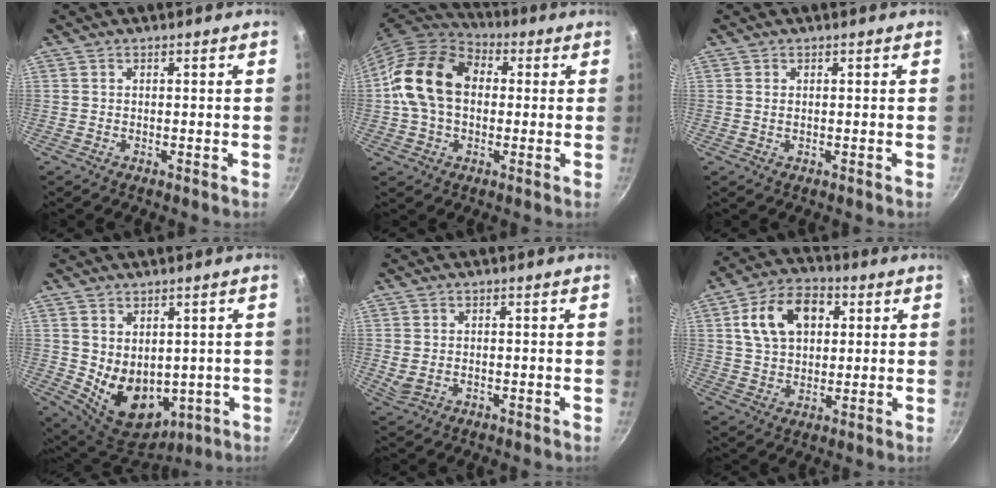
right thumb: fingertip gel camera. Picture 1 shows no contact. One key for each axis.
{"total": 15.9, "fx": 1.0, "fy": 11.6, "fz": 10.8, "tx": -0.170, "ty": 0.029, "tz": 0.001}
{"total": 0.7, "fx": 0.1, "fy": 0.4, "fz": 0.6, "tx": -0.012, "ty": 0.000, "tz": 0.002}
{"total": 11.6, "fx": 0.8, "fy": 8.5, "fz": 7.9, "tx": -0.098, "ty": -0.032, "tz": 0.043}
{"total": 2.9, "fx": -0.3, "fy": 2.1, "fz": 2.0, "tx": -0.037, "ty": -0.005, "tz": 0.001}
{"total": 13.3, "fx": 3.8, "fy": 9.1, "fz": 8.8, "tx": -0.128, "ty": 0.011, "tz": 0.056}